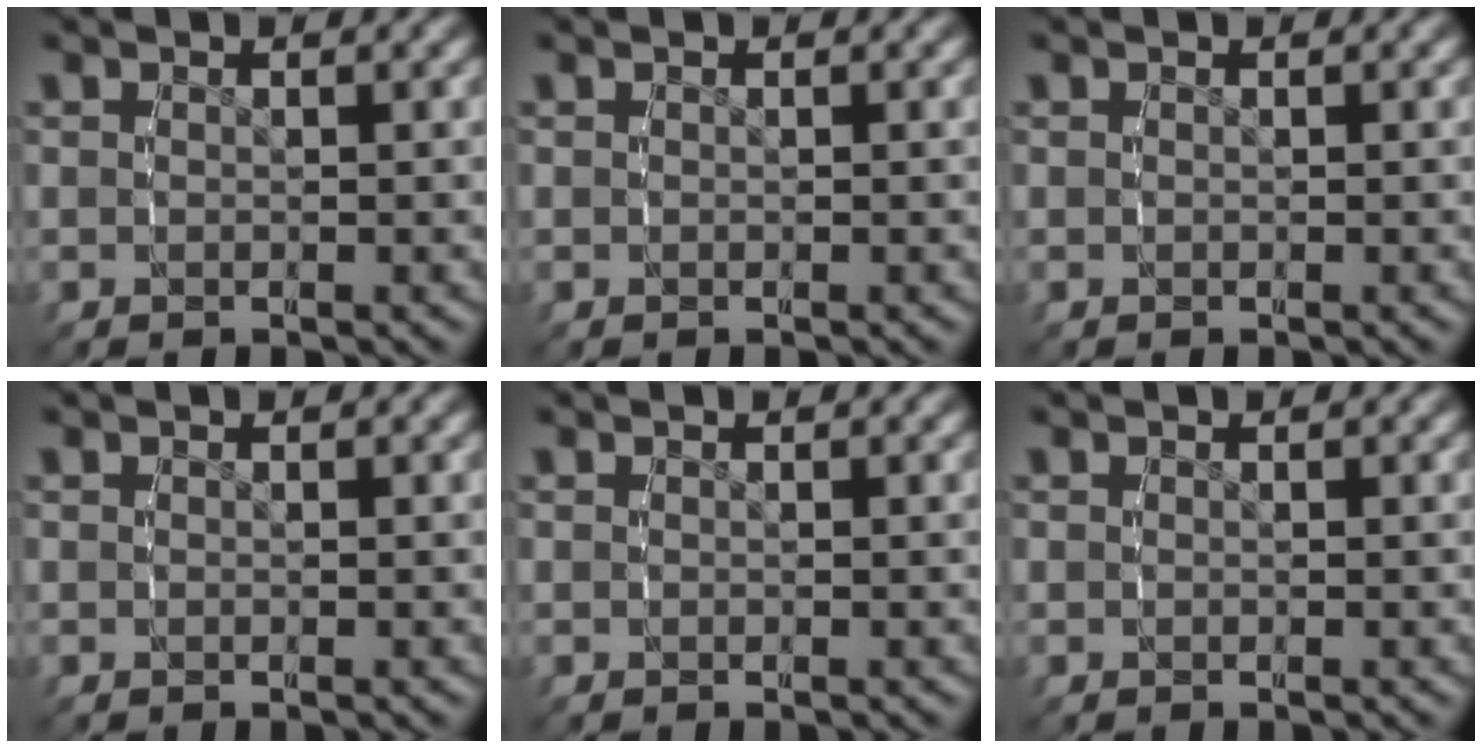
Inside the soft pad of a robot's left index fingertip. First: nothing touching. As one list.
[{"total": 0.0}, {"total": 0.0}, {"total": 0.0}, {"total": 0.0}, {"total": 0.0}]